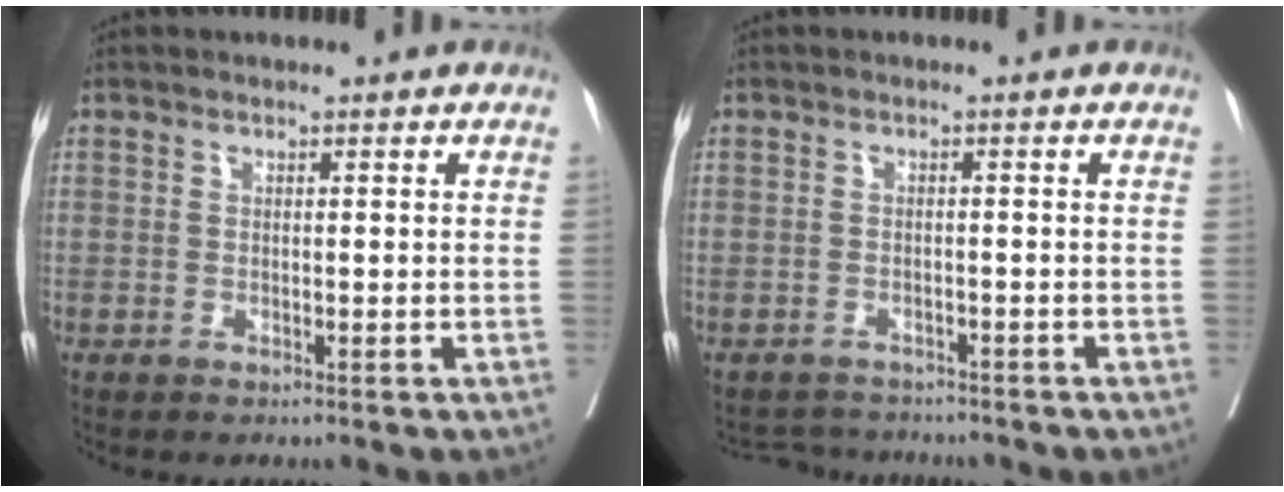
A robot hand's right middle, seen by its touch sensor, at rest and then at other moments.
{"total": 3.4, "force": [-3.3, 0.7, -0.5], "torque": [0.007, -0.005, -0.052]}